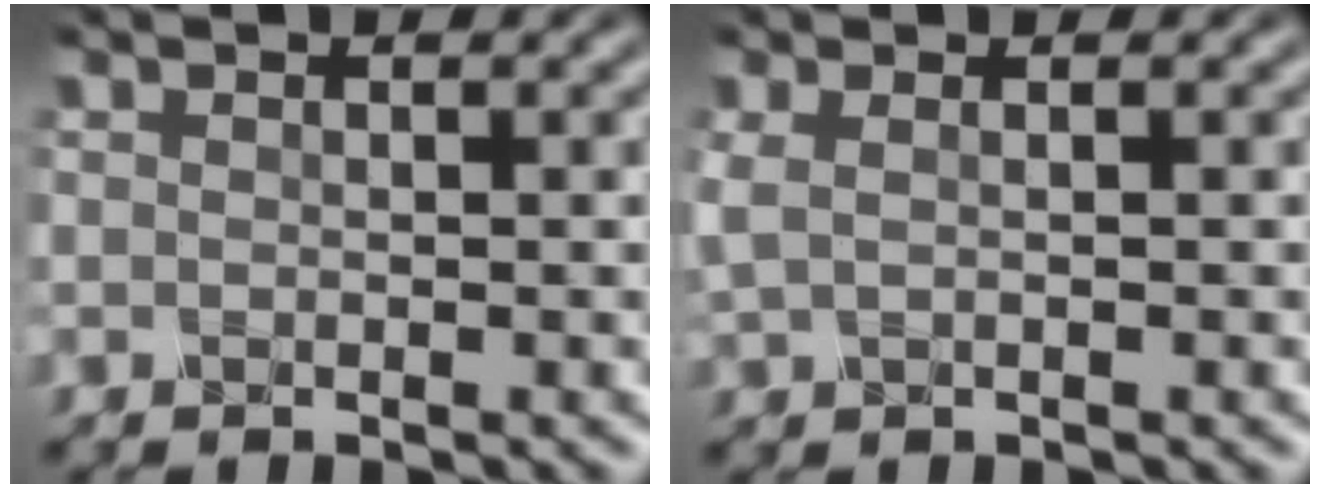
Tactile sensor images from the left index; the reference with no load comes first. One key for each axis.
{"total": 1.4, "fx": 0.5, "fy": 0.6, "fz": 1.2, "tx": -0.029, "ty": 0.005, "tz": 0.009}